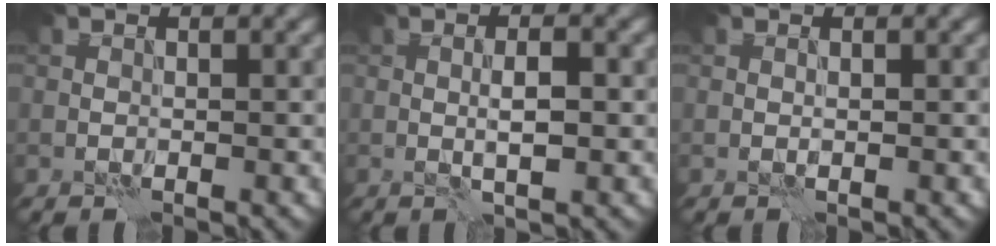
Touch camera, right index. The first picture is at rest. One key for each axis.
{"total": 2.4, "fx": -0.3, "fy": 0.4, "fz": 2.3, "tx": -0.040, "ty": 0.000, "tz": -0.005}
{"total": 0.0}